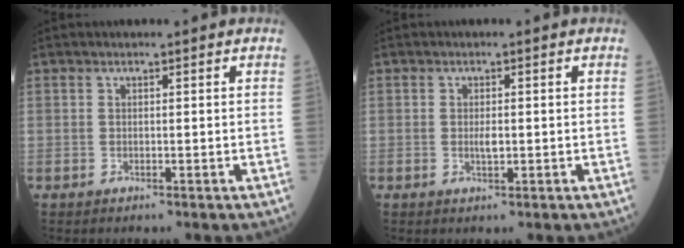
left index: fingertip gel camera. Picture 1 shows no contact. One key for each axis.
{"total": 1.4, "fx": -0.2, "fy": 0.4, "fz": 1.4, "tx": -0.025, "ty": -0.005, "tz": -0.004}